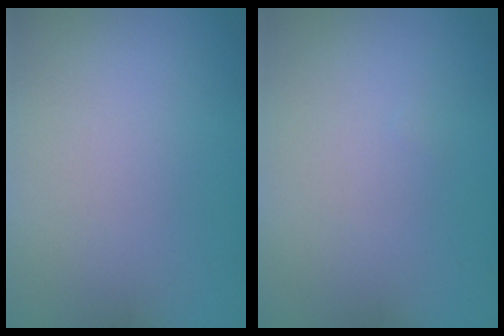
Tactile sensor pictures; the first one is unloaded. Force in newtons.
{"total": 0.0}